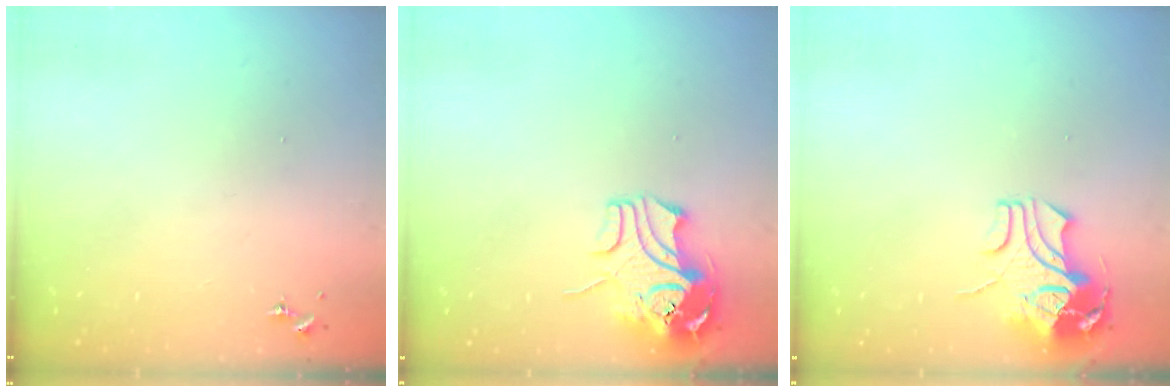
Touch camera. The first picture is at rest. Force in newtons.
{"total": 10.8, "press": 10.6, "slide": 1.6}
{"total": 9.2, "press": 9.1, "slide": 1.2}